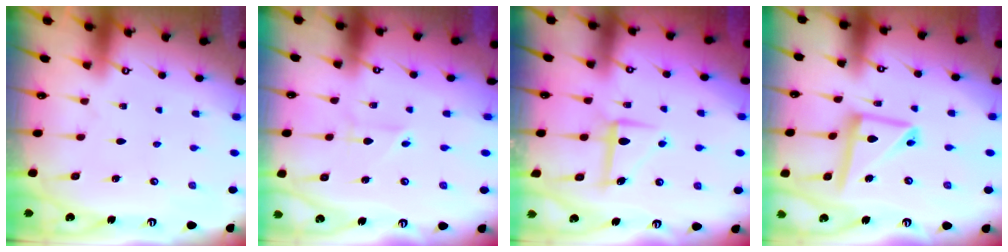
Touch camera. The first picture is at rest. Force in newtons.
{"total": 2.2, "press": 2.2, "slide": 0.3}
{"total": 6.8, "press": 6.8, "slide": 0.2}
{"total": 12.8, "press": 12.7, "slide": 1.3}